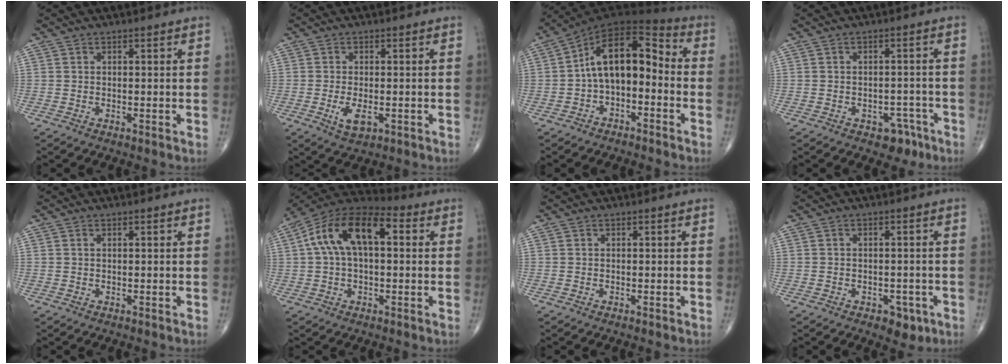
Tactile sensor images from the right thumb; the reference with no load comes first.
{"total": 4.3, "force": [-1.2, 2.1, 3.5], "torque": [-0.064, -0.007, -0.016]}
{"total": 13.1, "force": [-1.5, 7.6, 10.6], "torque": [-0.141, 0.056, -0.040]}
{"total": 4.7, "force": [-2.8, 3.1, 2.2], "torque": [-0.006, 0.023, -0.033]}
{"total": 0.0}
{"total": 15.7, "force": [3.0, 8.4, 12.9], "torque": [-0.229, 0.042, 0.043]}
{"total": 0.0}
{"total": 4.1, "force": [-2.0, 2.6, 2.4], "torque": [-0.013, 0.007, -0.022]}